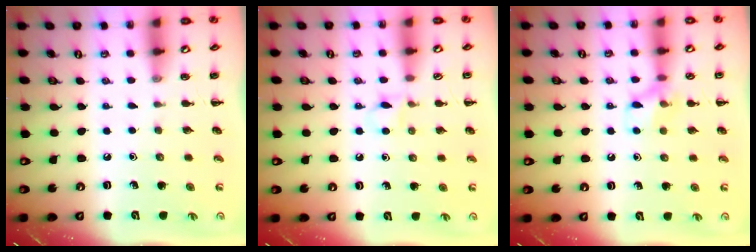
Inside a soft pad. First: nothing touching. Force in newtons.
{"total": 3.9, "press": 3.7, "slide": 1.3}
{"total": 8.6, "press": 8.5, "slide": 1.5}